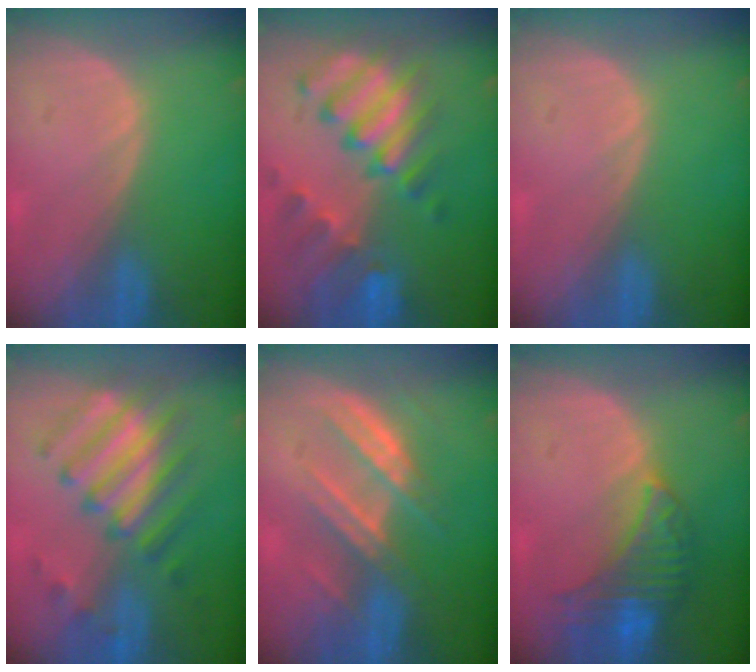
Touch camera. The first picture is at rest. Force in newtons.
{"total": 10.7, "press": 9.2, "slide": 5.5}
{"total": 0.0}
{"total": 8.6, "press": 8.6, "slide": 0.3}
{"total": 7.3, "press": 7.0, "slide": 1.9}
{"total": 8.0, "press": 7.4, "slide": 3.0}